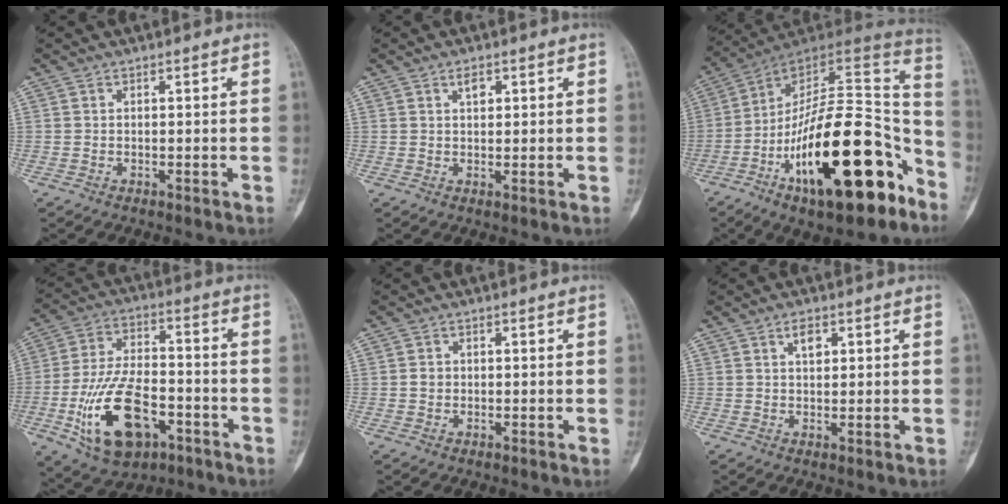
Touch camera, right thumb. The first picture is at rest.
{"total": 2.3, "force": [1.1, 1.3, 1.6], "torque": [-0.022, -0.005, 0.018]}
{"total": 29.5, "force": [-13.5, 11.9, 23.3], "torque": [-0.324, 0.077, -0.210]}
{"total": 17.9, "force": [-6.8, 9.8, 13.3], "torque": [-0.234, 0.032, -0.112]}
{"total": 1.4, "force": [0.0, 1.3, 0.6], "torque": [-0.007, 0.004, 0.000]}
{"total": 3.1, "force": [1.4, 1.7, 2.2], "torque": [-0.029, -0.007, 0.023]}